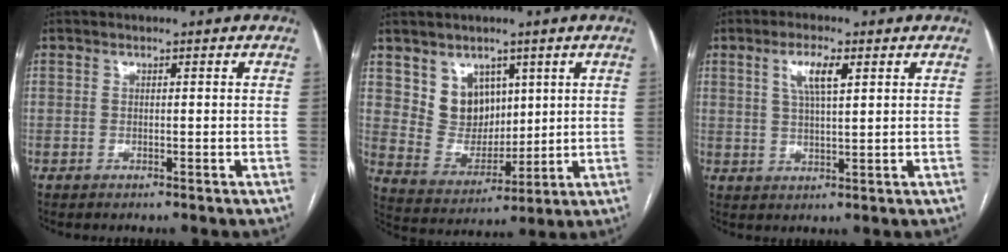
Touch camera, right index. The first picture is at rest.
{"total": 8.0, "force": [3.9, 6.2, 3.3], "torque": [-0.066, 0.013, 0.088]}
{"total": 5.1, "force": [2.2, 1.0, 4.5], "torque": [-0.088, 0.004, 0.041]}